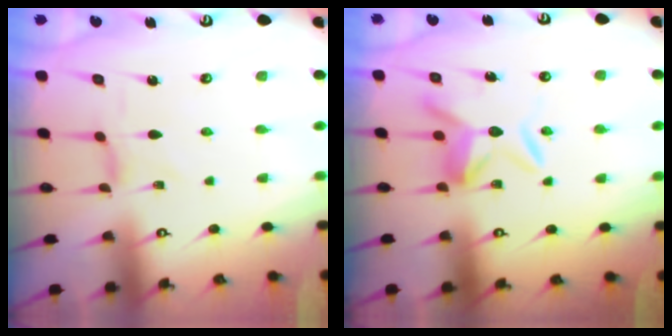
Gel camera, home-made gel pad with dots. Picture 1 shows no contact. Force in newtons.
{"total": 9.8, "press": 9.7, "slide": 1.3}